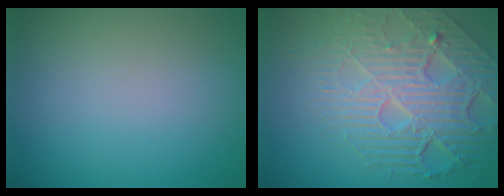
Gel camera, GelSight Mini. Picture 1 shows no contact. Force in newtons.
{"total": 7.6, "press": 5.7, "slide": 5.1}